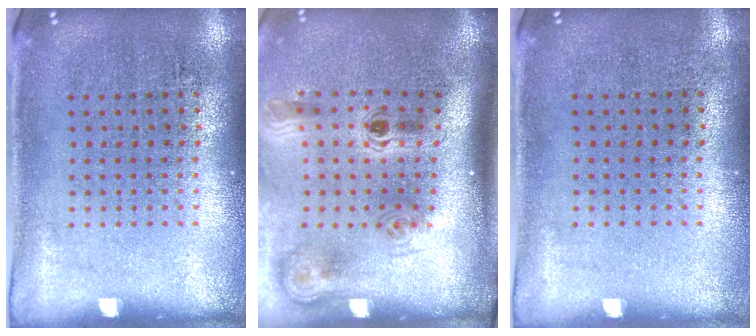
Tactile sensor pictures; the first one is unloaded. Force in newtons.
{"total": 2.2, "press": 1.5, "slide": 1.7}
{"total": 0.0}